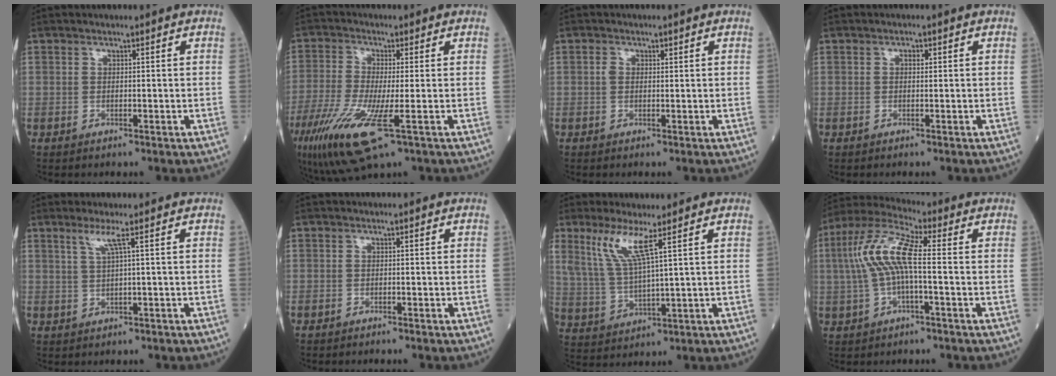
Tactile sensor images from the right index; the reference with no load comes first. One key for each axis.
{"total": 12.1, "fx": -5.1, "fy": 1.7, "fz": 10.8, "tx": -0.228, "ty": -0.039, "tz": -0.086}
{"total": 1.3, "fx": 0.4, "fy": 1.0, "fz": 0.7, "tx": -0.016, "ty": 0.009, "tz": 0.008}
{"total": 0.6, "fx": 0.0, "fy": 0.4, "fz": 0.5, "tx": -0.008, "ty": 0.003, "tz": -0.006}
{"total": 2.2, "fx": 0.9, "fy": -0.7, "fz": 1.9, "tx": -0.044, "ty": 0.001, "tz": 0.020}
{"total": 1.1, "fx": -1.1, "fy": 0.1, "fz": 0.3, "tx": -0.006, "ty": -0.002, "tz": -0.016}
{"total": 7.3, "fx": 4.1, "fy": -0.1, "fz": 6.0, "tx": -0.135, "ty": -0.001, "tz": 0.095}
{"total": 9.8, "fx": 0.2, "fy": 1.8, "fz": 9.6, "tx": -0.210, "ty": 0.026, "tz": -0.003}